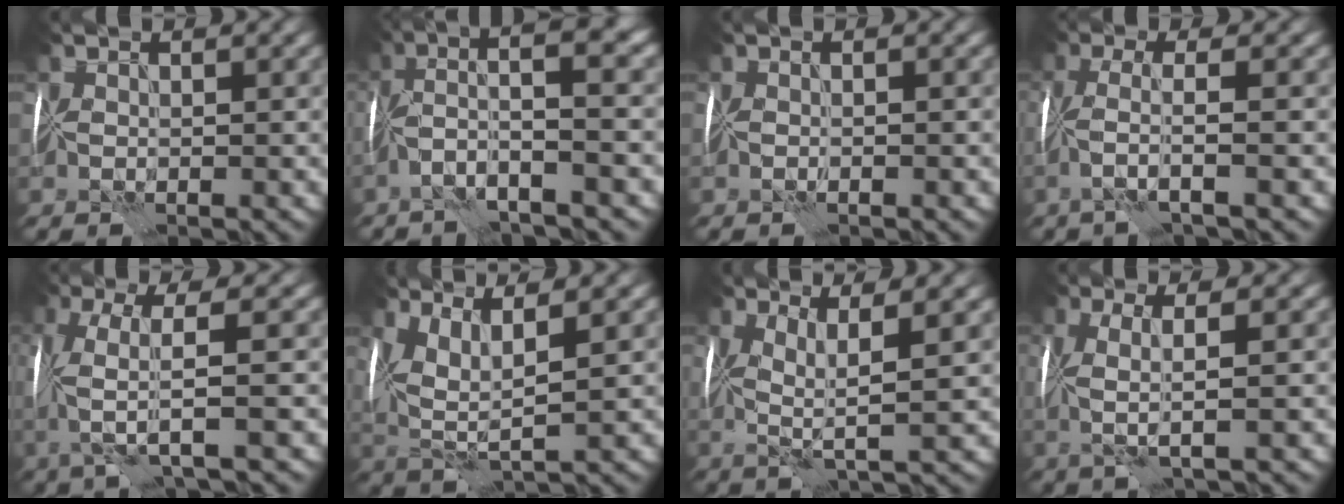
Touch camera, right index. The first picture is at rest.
{"total": 5.7, "force": [-0.9, 1.0, 5.5], "torque": [-0.105, 0.030, -0.031]}
{"total": 0.5, "force": [-0.2, 0.1, 0.4], "torque": [-0.005, 0.000, -0.005]}
{"total": 2.9, "force": [-0.9, 0.3, 2.7], "torque": [-0.057, 0.008, -0.030]}
{"total": 4.9, "force": [-0.4, 0.8, 4.8], "torque": [-0.098, 0.003, -0.011]}
{"total": 5.3, "force": [2.0, 1.9, 4.6], "torque": [-0.107, -0.001, 0.041]}
{"total": 4.0, "force": [1.1, 0.5, 3.8], "torque": [-0.073, 0.001, 0.021]}
{"total": 3.1, "force": [0.3, 0.4, 3.1], "torque": [-0.063, 0.003, 0.004]}